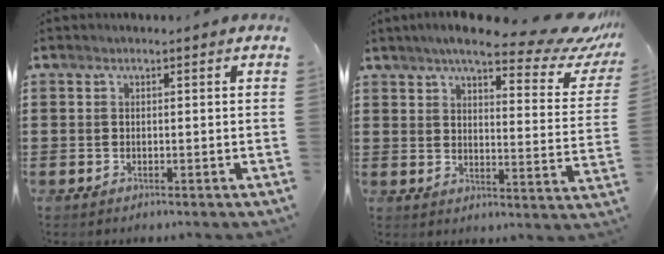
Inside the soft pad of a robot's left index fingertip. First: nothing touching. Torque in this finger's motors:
{"motor_torque": [2.14, 0.00, 1.05, 0.11]}